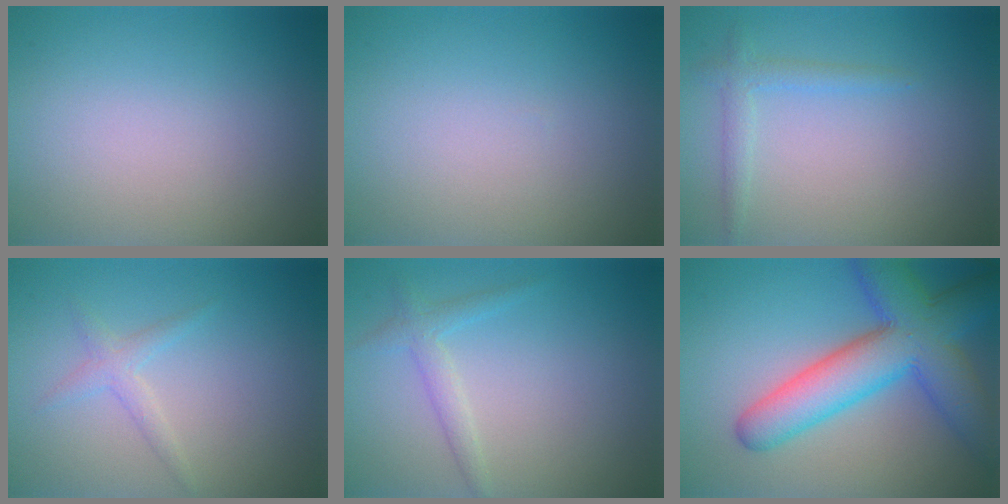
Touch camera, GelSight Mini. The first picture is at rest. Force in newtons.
{"total": 0.0}
{"total": 1.6, "press": 1.6, "slide": 0.1}
{"total": 1.4, "press": 1.4, "slide": 0.1}
{"total": 1.9, "press": 1.9, "slide": 0.2}
{"total": 9.3, "press": 9.3, "slide": 0.3}